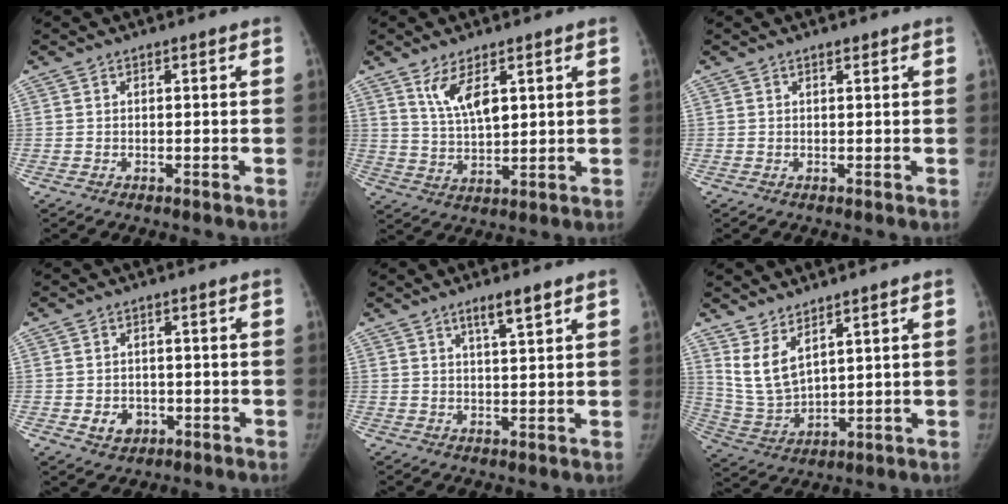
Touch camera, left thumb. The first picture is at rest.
{"total": 7.1, "force": [3.7, 2.9, 5.4], "torque": [-0.091, -0.022, 0.079]}
{"total": 0.7, "force": [0.6, 0.3, 0.3], "torque": [-0.005, -0.003, 0.010]}
{"total": 4.0, "force": [-1.2, 3.4, 1.8], "torque": [-0.011, 0.008, -0.008]}
{"total": 4.3, "force": [2.7, 0.5, 3.2], "torque": [-0.055, -0.016, 0.050]}
{"total": 8.1, "force": [5.1, 3.1, 5.5], "torque": [-0.101, -0.037, 0.122]}